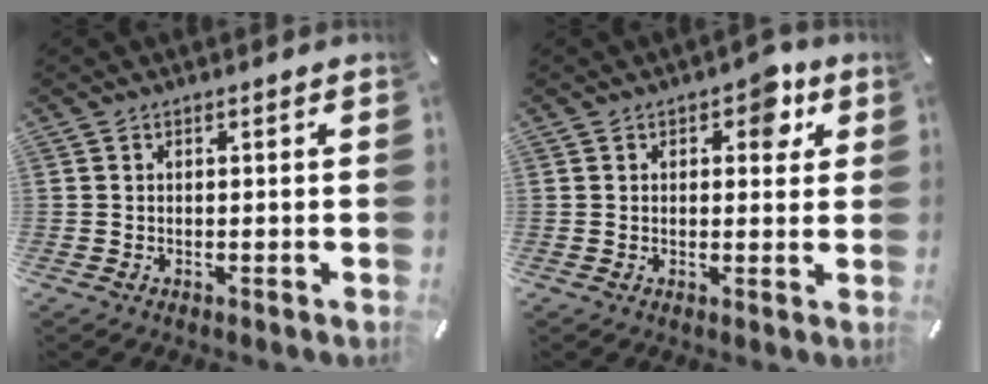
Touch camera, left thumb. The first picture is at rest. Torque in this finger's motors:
{"motor_torque": [0.83, 0.75, 0.29, -0.48, 0.12]}